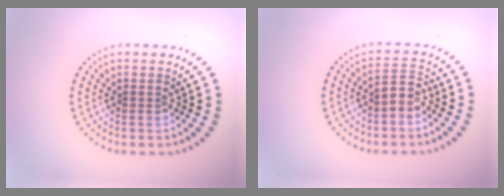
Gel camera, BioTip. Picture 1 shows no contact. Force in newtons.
{"total": 2.1, "press": 1.7, "slide": 1.3}